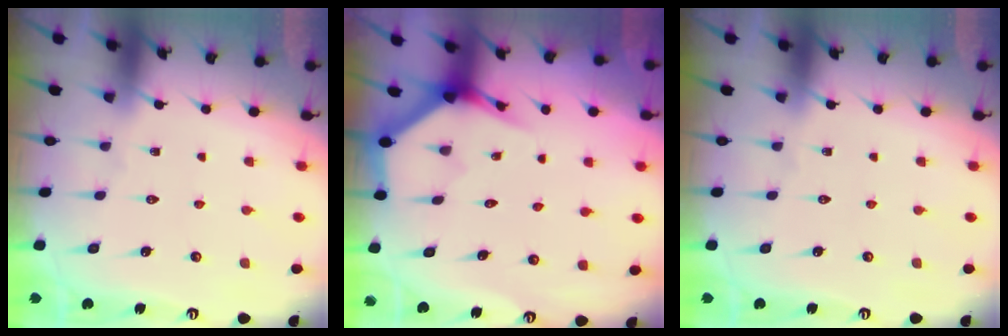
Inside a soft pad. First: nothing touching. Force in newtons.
{"total": 3.8, "press": 3.8, "slide": 0.2}
{"total": 0.0}